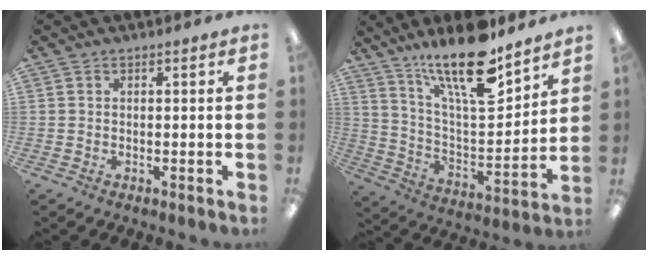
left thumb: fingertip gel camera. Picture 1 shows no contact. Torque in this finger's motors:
{"motor_torque": [1.96, 0.85, 1.71, -1.03, 0.38]}